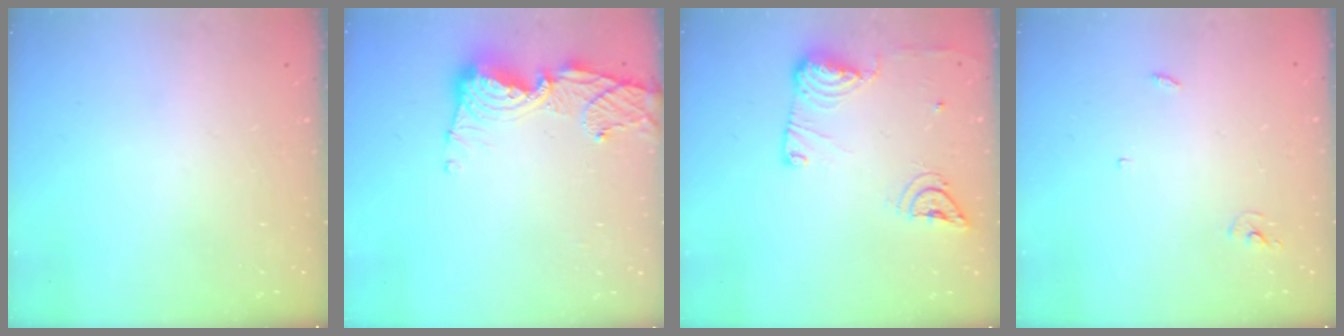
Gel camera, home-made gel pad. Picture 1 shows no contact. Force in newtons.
{"total": 12.9, "press": 12.8, "slide": 1.6}
{"total": 12.8, "press": 12.7, "slide": 1.6}
{"total": 2.4, "press": 2.4, "slide": 0.2}